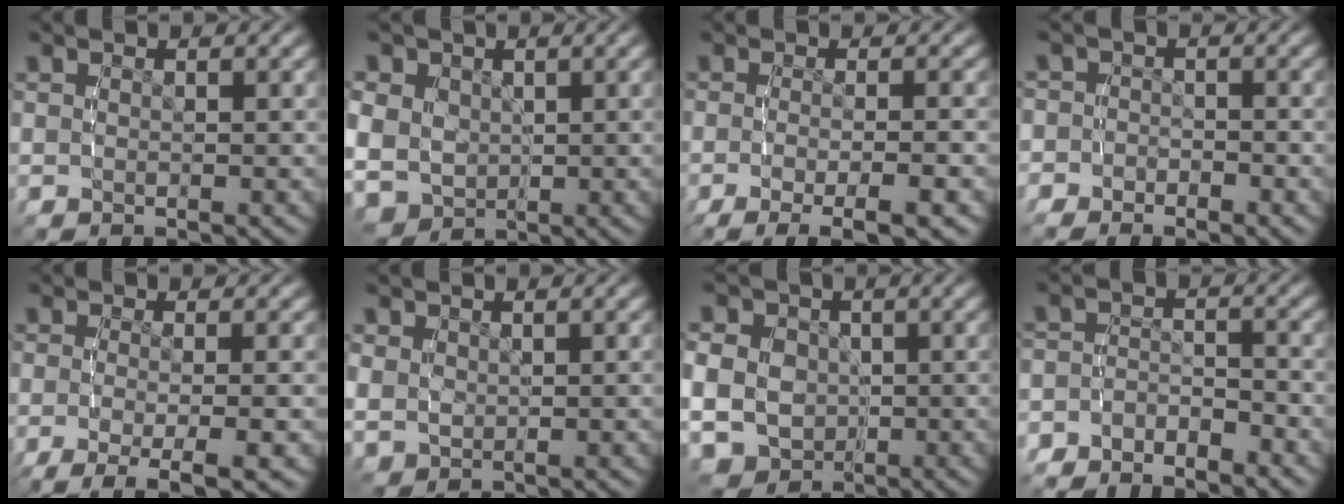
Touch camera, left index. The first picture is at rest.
{"total": 9.6, "force": [-0.2, 8.6, 4.3], "torque": [-0.117, -0.052, 0.014]}
{"total": 6.4, "force": [-4.7, 1.7, 4.0], "torque": [-0.065, -0.018, -0.061]}
{"total": 2.8, "force": [-1.9, 2.1, -0.3], "torque": [-0.004, -0.011, -0.035]}
{"total": 6.0, "force": [-3.9, 1.8, 4.2], "torque": [-0.077, -0.029, -0.044]}
{"total": 3.1, "force": [0.8, 2.7, 1.4], "torque": [-0.050, -0.024, 0.035]}
{"total": 11.1, "force": [-1.1, 10.1, 4.6], "torque": [-0.105, -0.047, -0.012]}
{"total": 4.0, "force": [-3.5, 1.8, 0.7], "torque": [-0.016, -0.012, -0.060]}